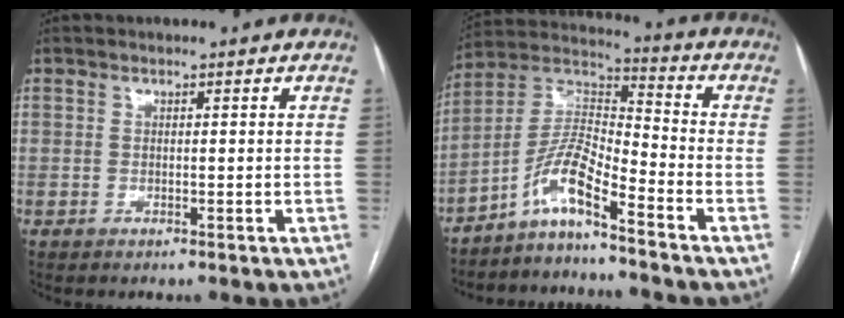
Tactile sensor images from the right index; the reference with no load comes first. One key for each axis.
{"total": 8.7, "fx": -6.0, "fy": 0.5, "fz": 6.2, "tx": -0.133, "ty": 0.015, "tz": -0.118}